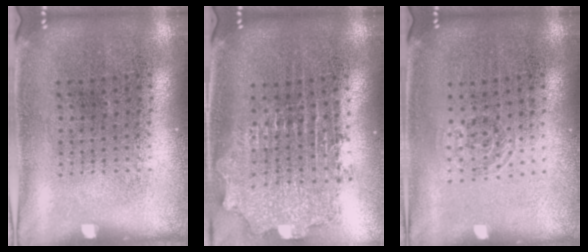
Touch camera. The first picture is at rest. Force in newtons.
{"total": 2.1, "press": 1.7, "slide": 1.3}
{"total": 0.8, "press": 0.6, "slide": 0.6}